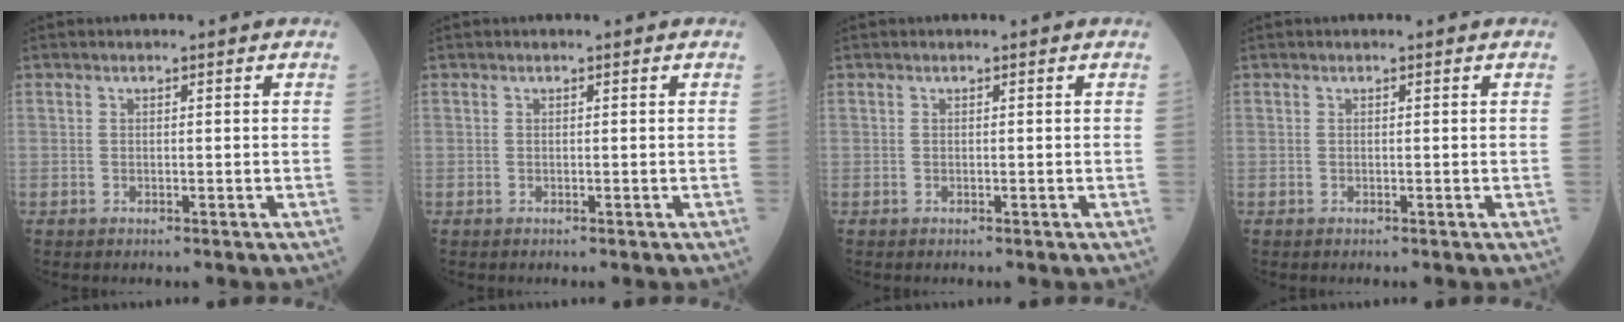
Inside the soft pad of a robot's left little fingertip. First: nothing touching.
{"total": 0.0}
{"total": 0.0}
{"total": 0.0}